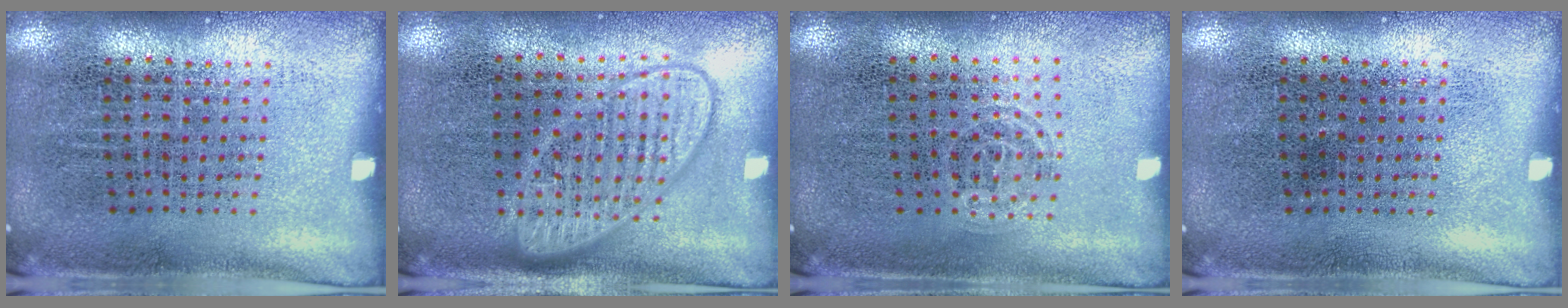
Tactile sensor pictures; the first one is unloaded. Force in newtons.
{"total": 2.6, "press": 2.6, "slide": 0.4}
{"total": 0.9, "press": 0.5, "slide": 0.7}
{"total": 0.0}